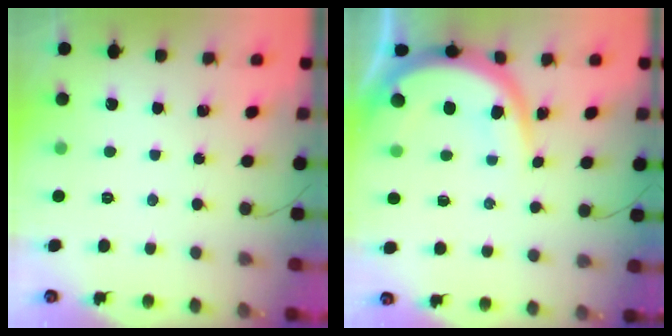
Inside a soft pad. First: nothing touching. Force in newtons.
{"total": 11.3, "press": 11.2, "slide": 1.2}